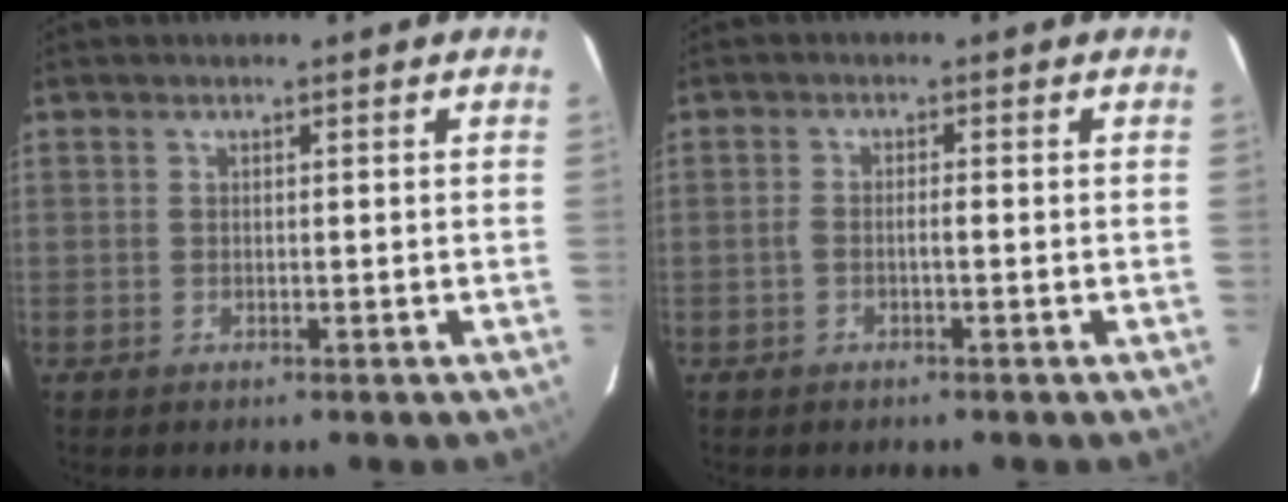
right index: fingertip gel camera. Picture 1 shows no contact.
{"total": 1.6, "force": [-0.5, 0.3, 1.5], "torque": [-0.029, 0.006, -0.010]}